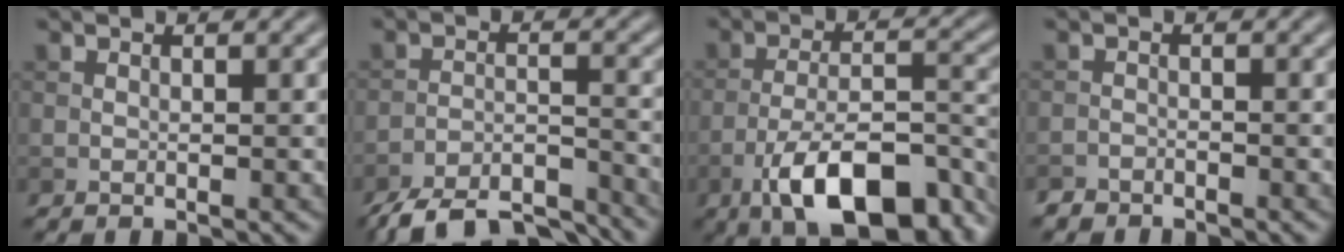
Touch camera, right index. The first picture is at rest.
{"total": 9.4, "force": [-8.4, 2.1, 3.6], "torque": [-0.061, -0.005, -0.139]}
{"total": 12.2, "force": [-7.4, 4.6, 8.6], "torque": [-0.135, -0.003, -0.129]}
{"total": 1.7, "force": [-1.6, 0.5, 0.0], "torque": [0.002, -0.003, -0.035]}